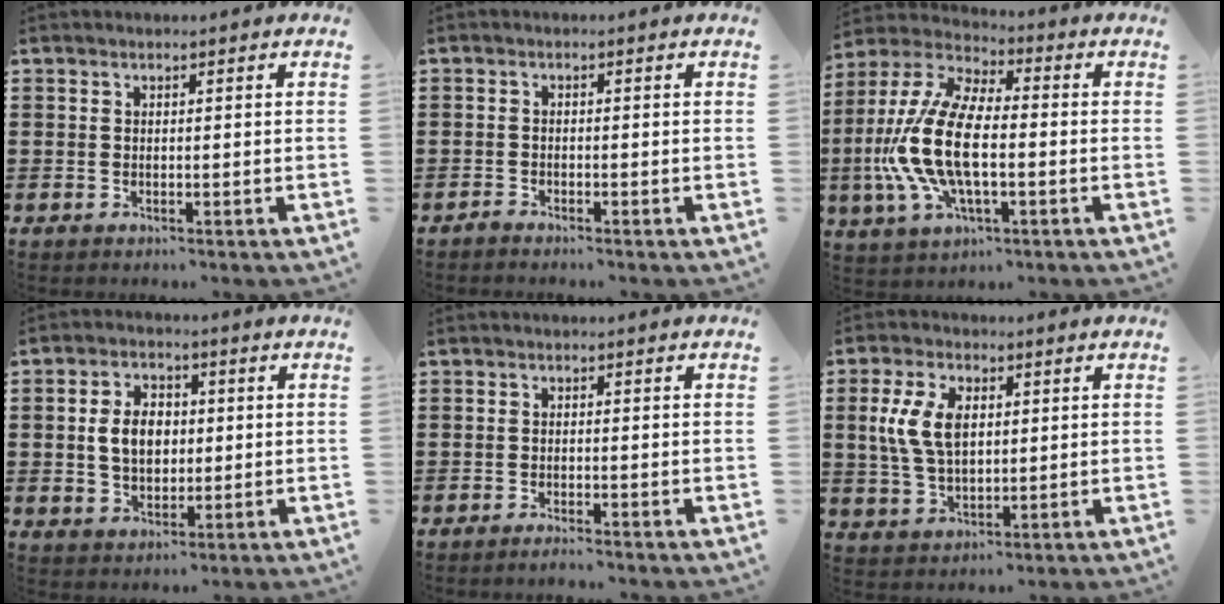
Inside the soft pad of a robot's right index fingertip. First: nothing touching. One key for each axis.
{"total": 1.0, "fx": -1.0, "fy": 0.0, "fz": 0.0, "tx": -0.002, "ty": 0.001, "tz": -0.020}
{"total": 14.0, "fx": -2.2, "fy": 6.2, "fz": 12.4, "tx": -0.300, "ty": -0.017, "tz": -0.047}
{"total": 6.1, "fx": 0.3, "fy": 4.4, "fz": 4.3, "tx": -0.099, "ty": 0.009, "tz": -0.004}
{"total": 1.1, "fx": -1.1, "fy": -0.2, "fz": 0.2, "tx": -0.004, "ty": 0.000, "tz": -0.021}
{"total": 7.9, "fx": 1.5, "fy": 4.7, "fz": 6.1, "tx": -0.151, "ty": 0.010, "tz": 0.021}